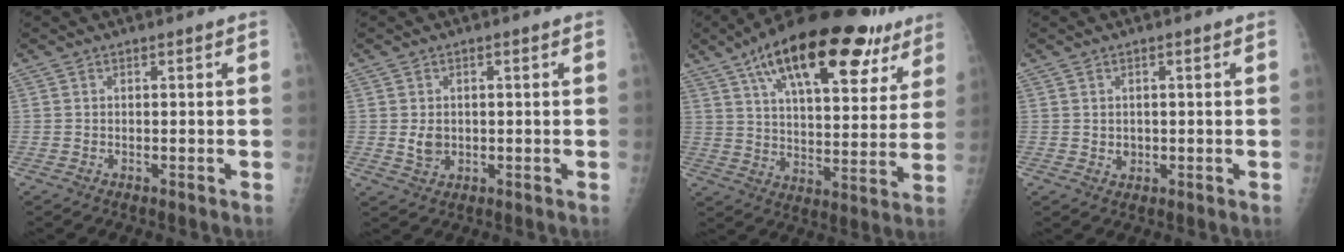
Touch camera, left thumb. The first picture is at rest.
{"total": 3.2, "force": [0.0, 2.5, 1.9], "torque": [-0.026, -0.003, 0.007]}
{"total": 27.0, "force": [15.6, 11.2, 19.0], "torque": [-0.261, -0.021, 0.237]}
{"total": 1.8, "force": [0.1, 1.5, 0.9], "torque": [-0.007, 0.000, 0.006]}